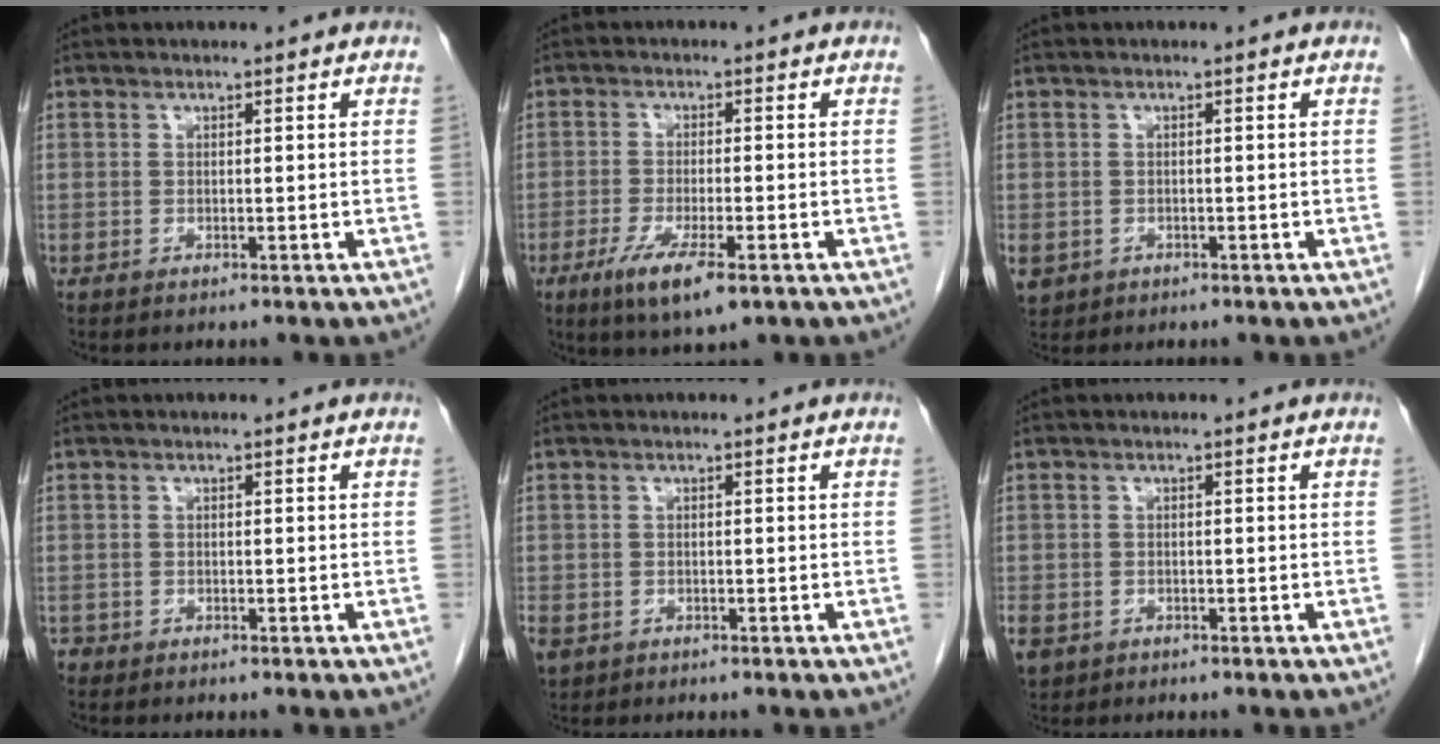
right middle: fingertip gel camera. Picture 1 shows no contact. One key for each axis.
{"total": 7.4, "fx": -4.0, "fy": 1.4, "fz": 6.0, "tx": -0.111, "ty": -0.018, "tz": -0.063}
{"total": 4.5, "fx": -2.0, "fy": 3.8, "fz": 1.3, "tx": -0.033, "ty": -0.002, "tz": -0.027}
{"total": 1.1, "fx": -0.8, "fy": 0.8, "fz": 0.1, "tx": -0.005, "ty": 0.002, "tz": -0.015}
{"total": 4.9, "fx": -2.6, "fy": 3.8, "fz": 1.8, "tx": -0.050, "ty": -0.005, "tz": -0.040}
{"total": 6.2, "fx": -3.2, "fy": 4.8, "fz": 2.2, "tx": -0.065, "ty": -0.006, "tz": -0.050}